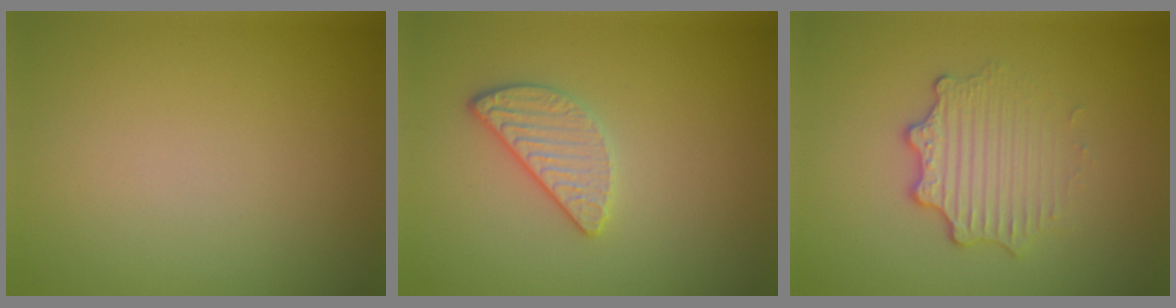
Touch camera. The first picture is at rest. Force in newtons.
{"total": 2.4, "press": 2.2, "slide": 0.9}
{"total": 3.3, "press": 2.6, "slide": 2.0}